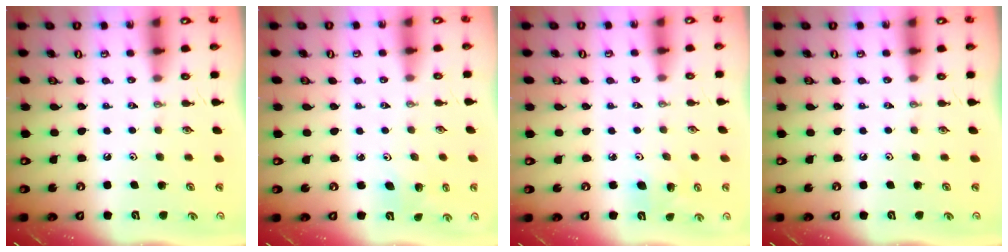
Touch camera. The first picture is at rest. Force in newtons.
{"total": 2.8, "press": 2.4, "slide": 1.5}
{"total": 4.8, "press": 4.7, "slide": 1.2}
{"total": 0.0}